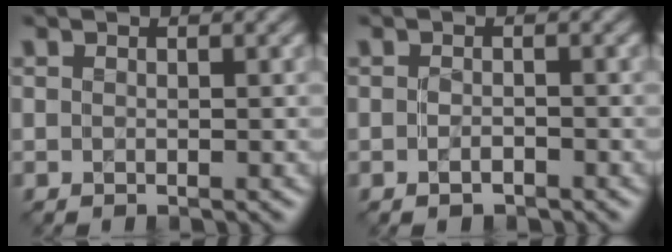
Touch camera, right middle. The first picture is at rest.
{"total": 1.1, "force": [-0.6, 0.5, 0.8], "torque": [-0.016, 0.001, -0.010]}